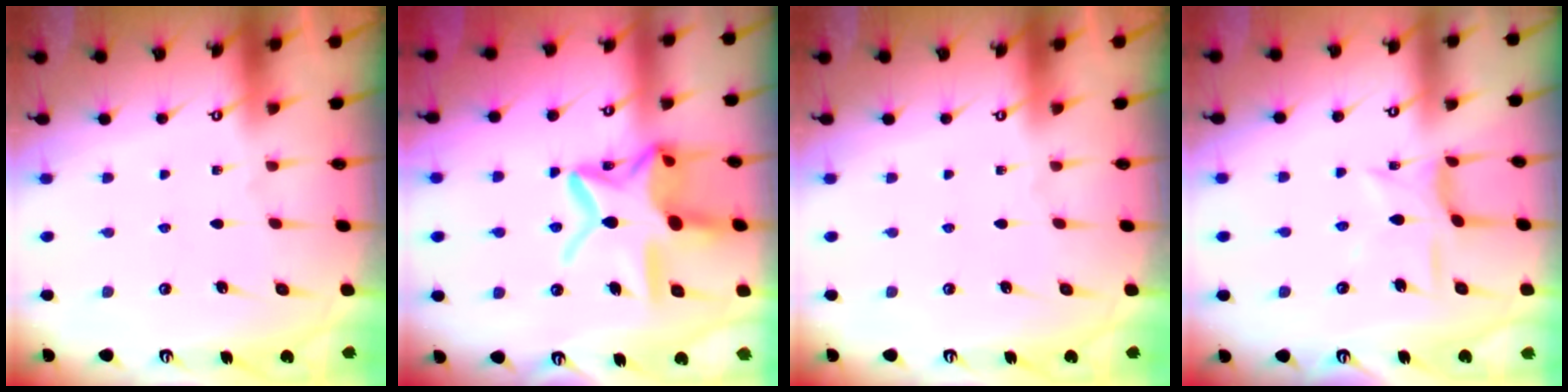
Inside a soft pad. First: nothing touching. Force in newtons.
{"total": 19.9, "press": 19.8, "slide": 1.5}
{"total": 0.0}
{"total": 6.2, "press": 6.1, "slide": 0.7}